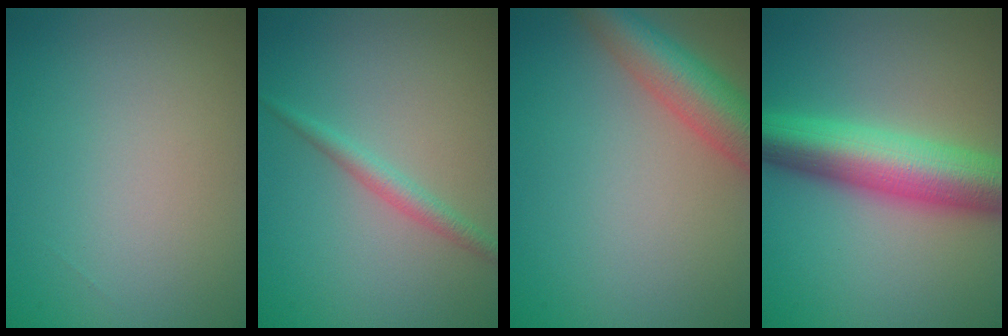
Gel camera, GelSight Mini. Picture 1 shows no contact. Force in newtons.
{"total": 2.0, "press": 2.0, "slide": 0.1}
{"total": 6.0, "press": 6.0, "slide": 0.4}
{"total": 9.6, "press": 9.6, "slide": 0.2}